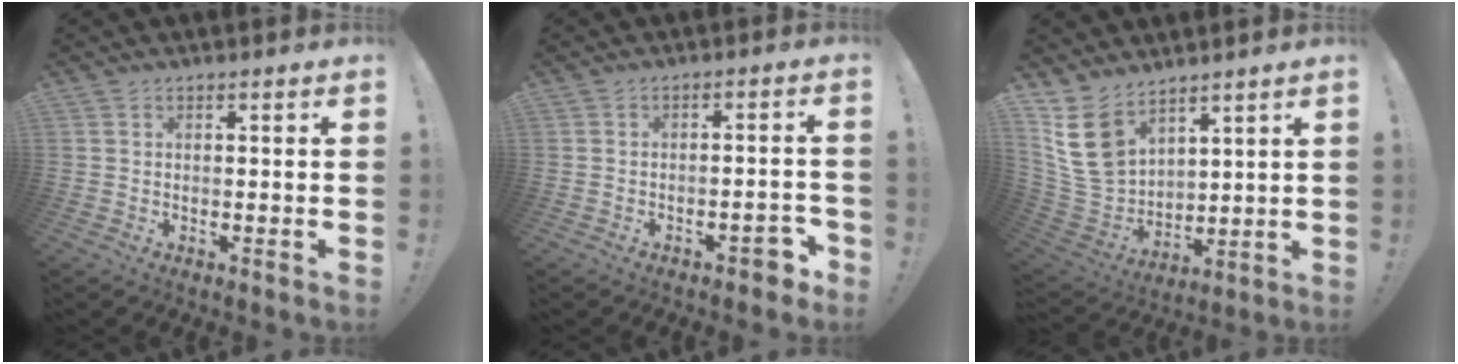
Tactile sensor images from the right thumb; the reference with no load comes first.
{"total": 5.2, "force": [-3.0, 2.2, 3.7], "torque": [-0.038, 0.016, -0.049]}
{"total": 15.0, "force": [8.7, 9.7, 7.3], "torque": [-0.161, -0.055, 0.172]}